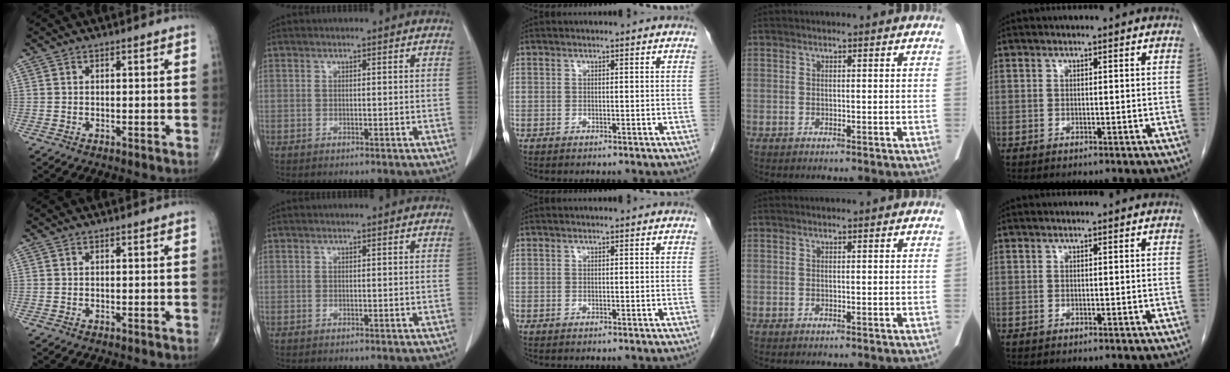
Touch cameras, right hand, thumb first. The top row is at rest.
{}